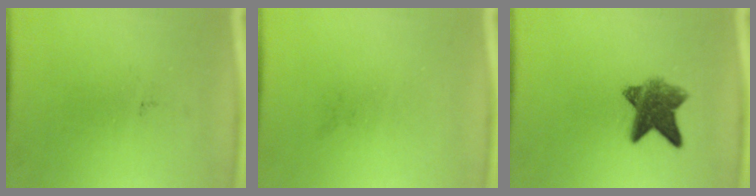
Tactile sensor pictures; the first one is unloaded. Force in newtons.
{"total": 0.0}
{"total": 7.9}